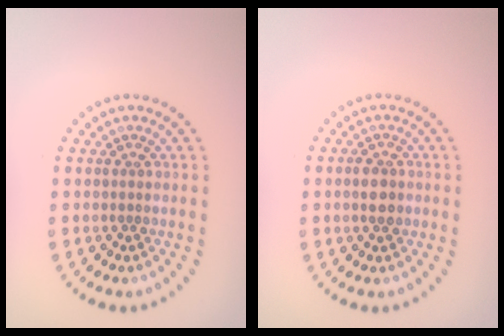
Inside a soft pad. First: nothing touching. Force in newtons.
{"total": 1.9, "press": 1.9, "slide": 0.1}